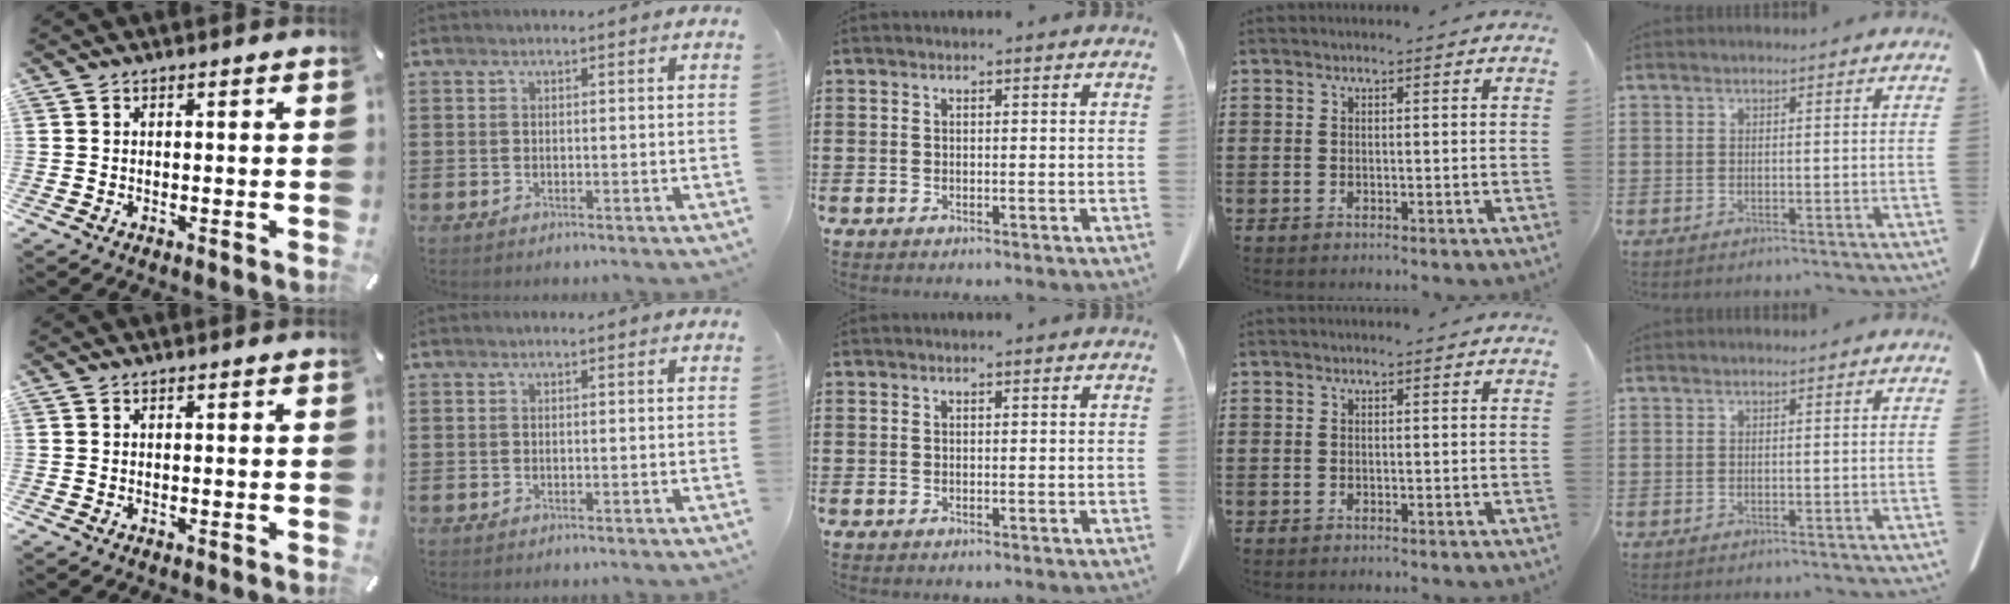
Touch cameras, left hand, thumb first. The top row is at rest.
{}